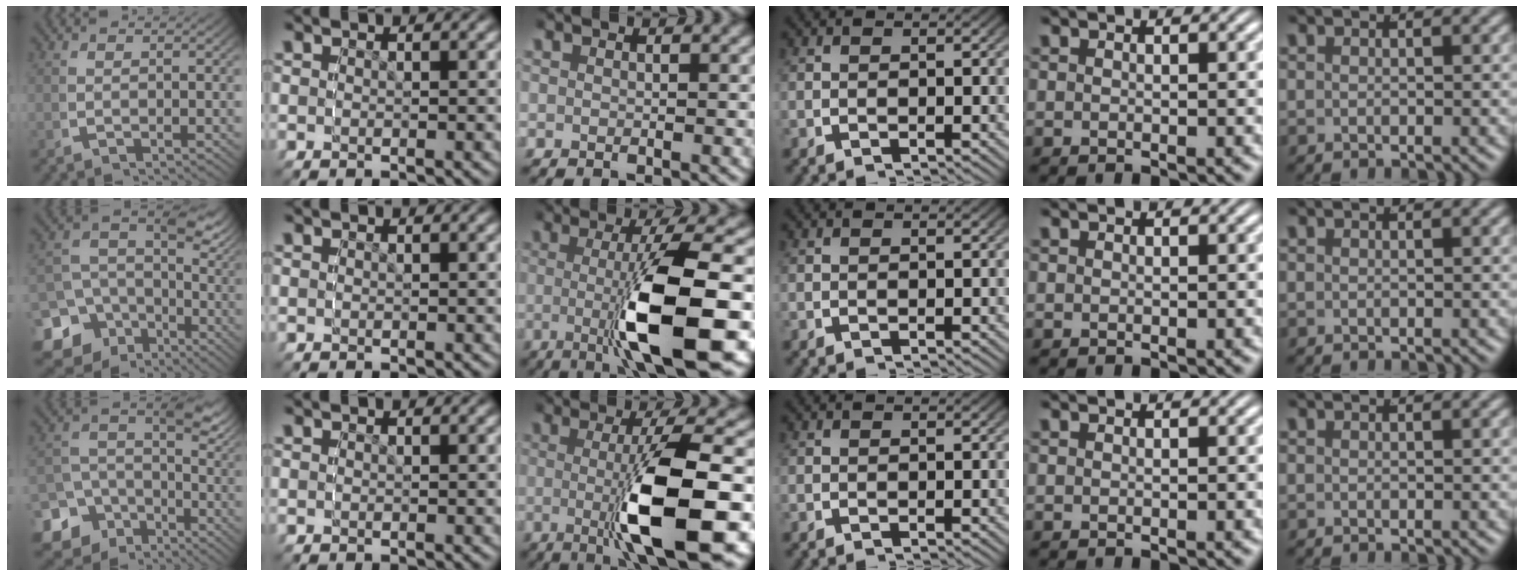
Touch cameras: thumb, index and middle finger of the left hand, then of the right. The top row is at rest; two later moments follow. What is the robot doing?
{"motion": "grasp_and_lifting", "object": "cloth"}